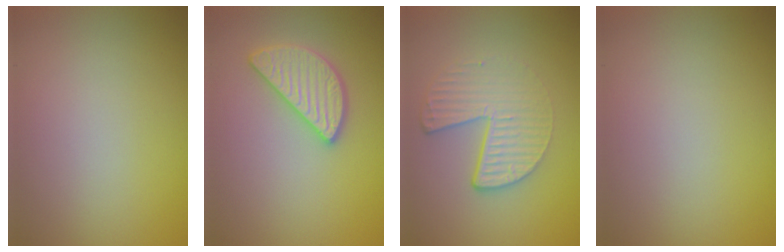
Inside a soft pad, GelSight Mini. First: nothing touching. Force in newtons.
{"total": 3.1, "press": 3.1, "slide": 0.3}
{"total": 4.7, "press": 3.1, "slide": 3.6}
{"total": 0.0}